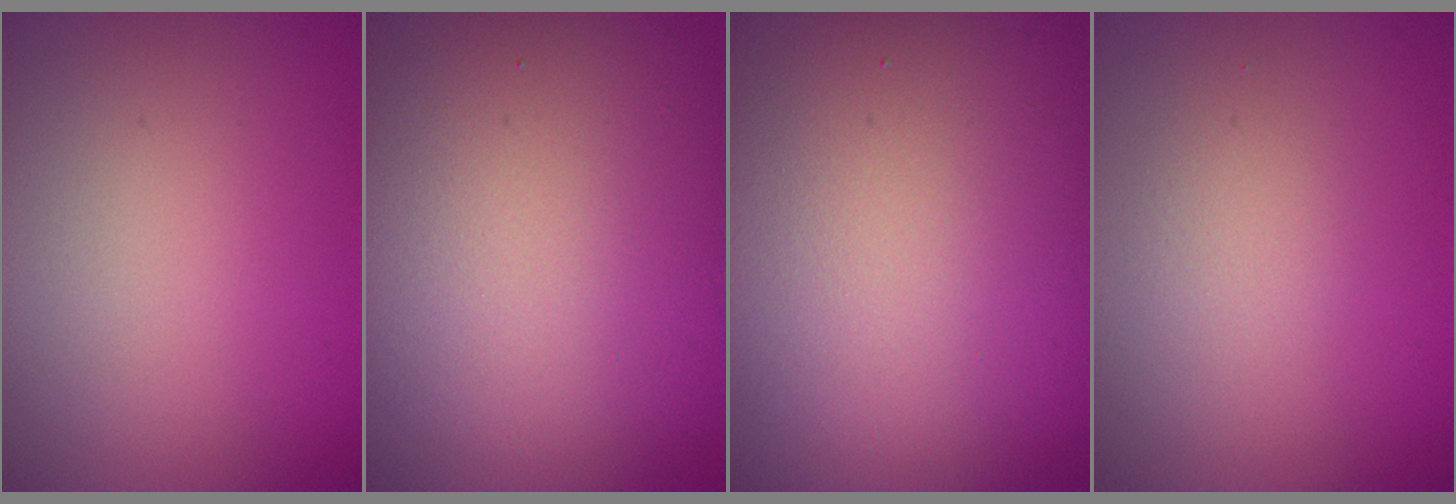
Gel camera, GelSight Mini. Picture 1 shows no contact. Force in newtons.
{"total": 15.5, "press": 15.5, "slide": 1.2}
{"total": 22.2, "press": 22.2, "slide": 1.3}
{"total": 1.2, "press": 1.2, "slide": 0.0}